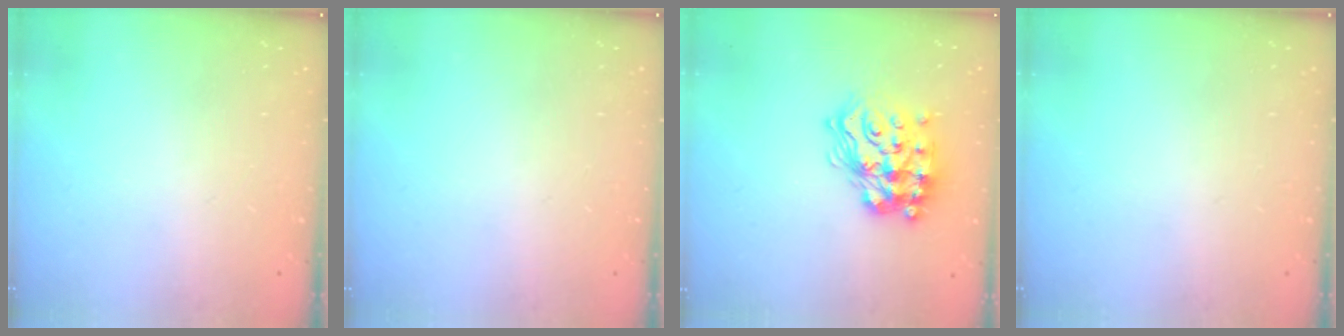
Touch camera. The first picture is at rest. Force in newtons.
{"total": 0.0}
{"total": 17.8, "press": 17.8, "slide": 1.4}
{"total": 0.0}